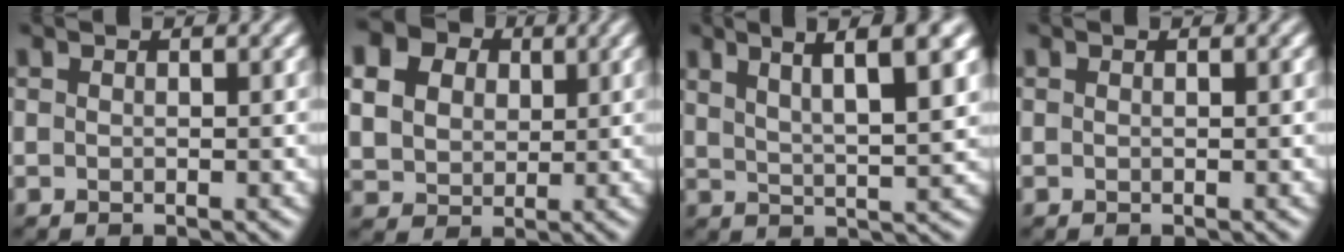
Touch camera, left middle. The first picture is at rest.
{"total": 12.0, "force": [6.1, 9.0, 4.9], "torque": [-0.145, 0.032, 0.116]}
{"total": 6.6, "force": [4.5, 1.0, 4.7], "torque": [-0.066, 0.023, 0.069]}
{"total": 0.6, "force": [0.2, -0.2, -0.5], "torque": [0.005, 0.005, 0.005]}